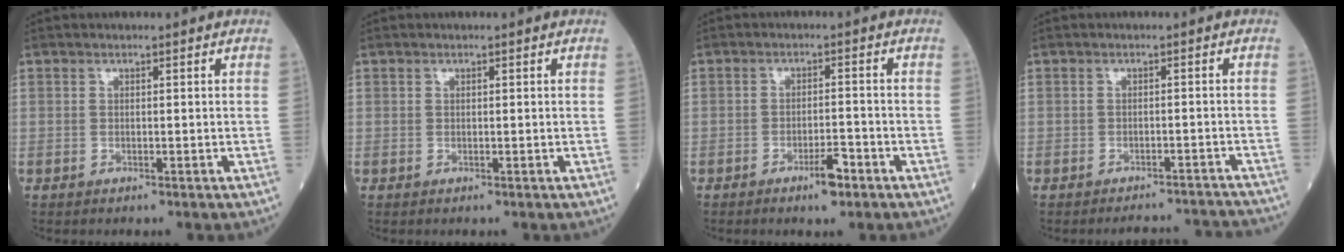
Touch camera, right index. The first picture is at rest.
{"total": 0.0}
{"total": 3.6, "force": [-2.3, 0.7, 2.7], "torque": [-0.041, 0.000, -0.038]}
{"total": 7.1, "force": [-7.1, 0.4, -0.1], "torque": [0.011, 0.009, -0.081]}